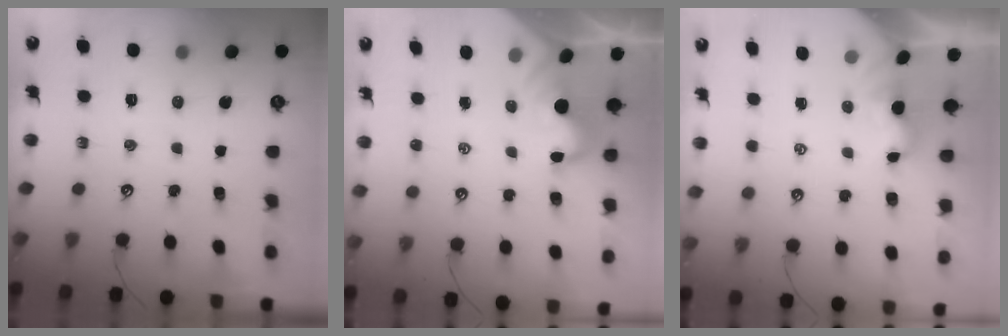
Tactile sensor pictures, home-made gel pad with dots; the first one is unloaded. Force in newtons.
{"total": 6.0, "press": 5.9, "slide": 1.0}
{"total": 2.0, "press": 2.0, "slide": 0.5}